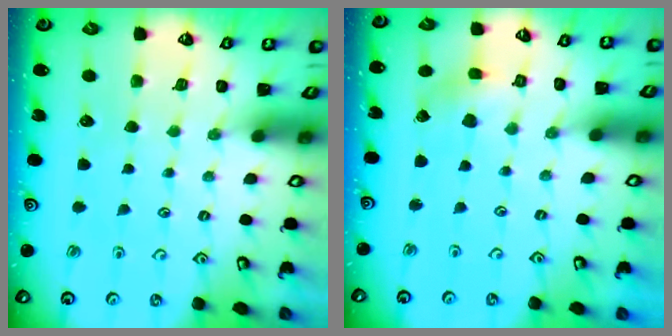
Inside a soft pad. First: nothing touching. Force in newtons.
{"total": 2.8, "press": 2.8, "slide": 0.3}